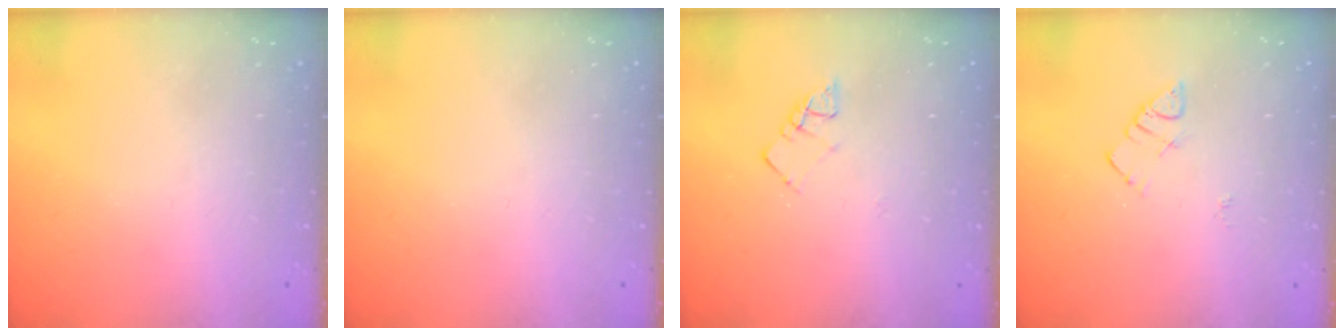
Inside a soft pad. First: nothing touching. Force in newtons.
{"total": 0.0}
{"total": 3.6, "press": 3.6, "slide": 0.3}
{"total": 4.1, "press": 4.0, "slide": 0.7}